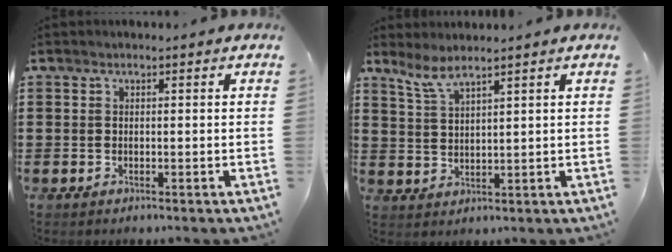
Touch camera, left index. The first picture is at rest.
{"total": 3.7, "force": [3.1, 0.3, 2.0], "torque": [-0.049, -0.005, 0.057]}